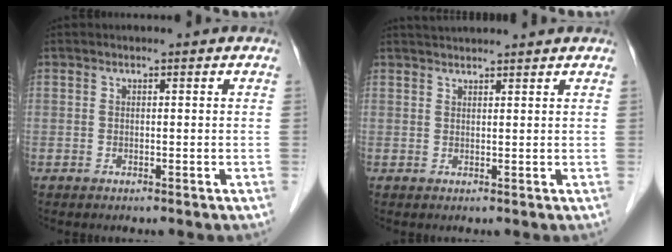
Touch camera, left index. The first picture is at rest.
{"total": 4.8, "force": [4.6, -0.4, 1.4], "torque": [-0.019, 0.033, 0.067]}